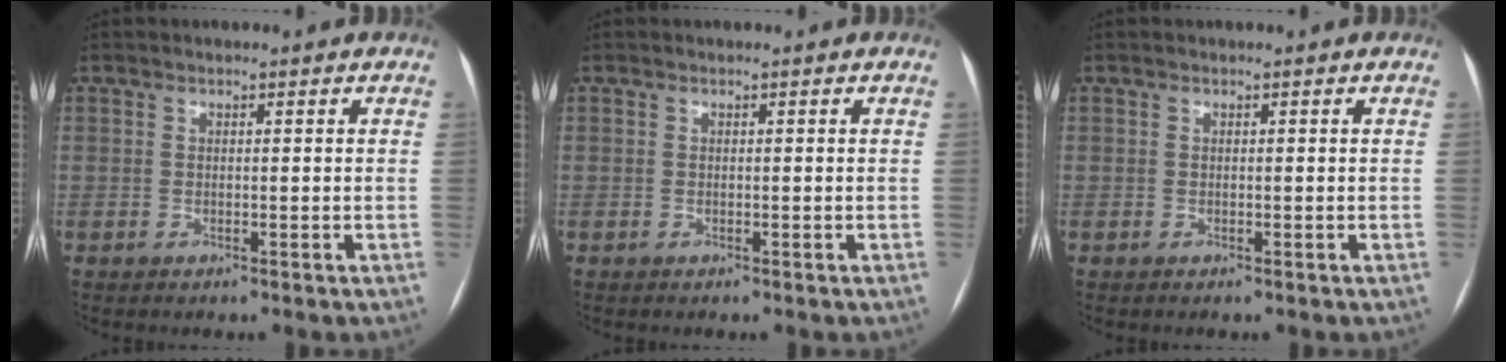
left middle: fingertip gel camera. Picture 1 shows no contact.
{"total": 0.0}
{"total": 0.0}